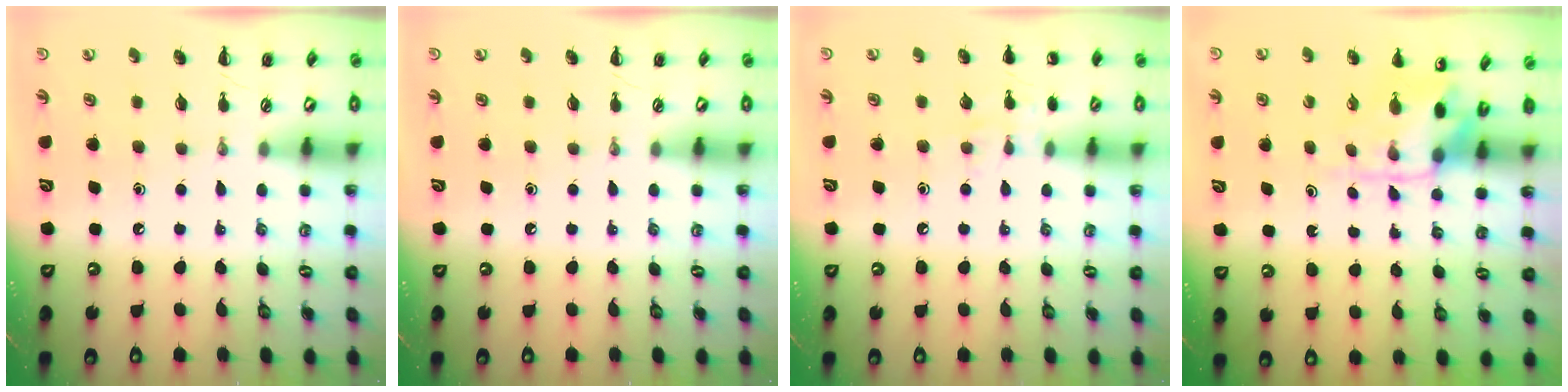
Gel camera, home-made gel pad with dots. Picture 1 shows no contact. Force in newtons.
{"total": 0.0}
{"total": 6.9, "press": 6.6, "slide": 2.0}
{"total": 3.9, "press": 3.8, "slide": 0.9}